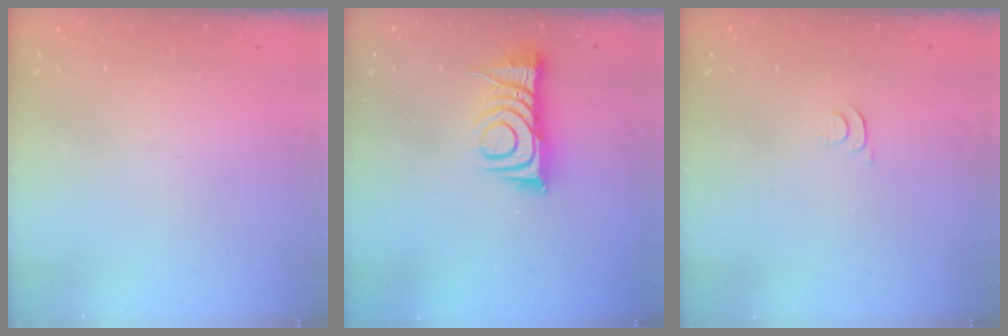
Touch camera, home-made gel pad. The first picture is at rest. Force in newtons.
{"total": 10.0, "press": 10.0, "slide": 0.3}
{"total": 3.5, "press": 3.5, "slide": 0.5}